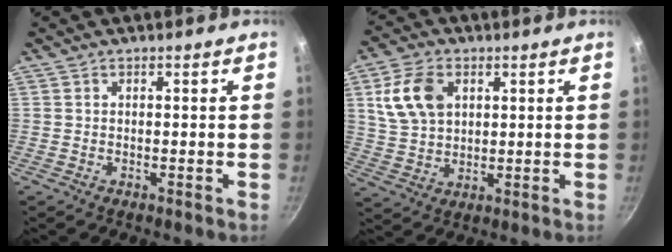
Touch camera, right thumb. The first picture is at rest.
{"total": 10.8, "force": [3.5, 7.3, 7.1], "torque": [-0.120, -0.004, 0.071]}